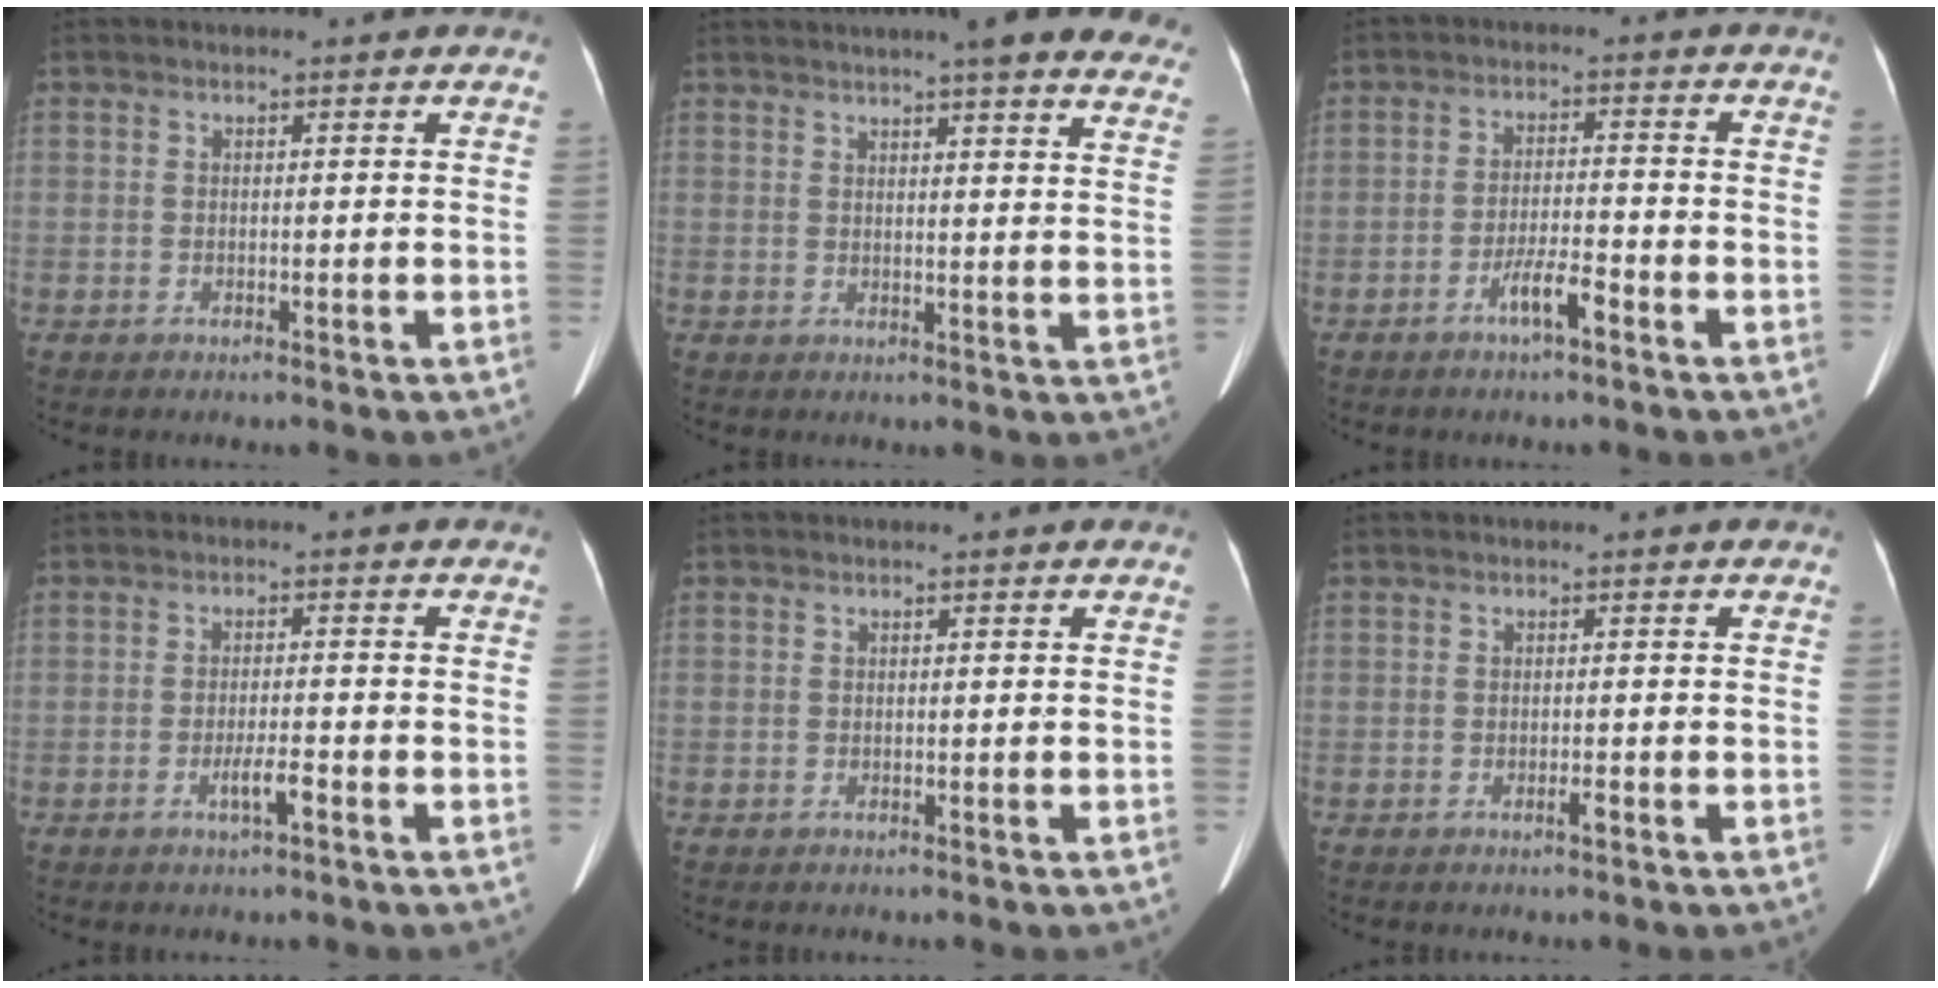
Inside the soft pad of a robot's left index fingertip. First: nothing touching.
{"total": 20.1, "force": [17.3, 2.1, 9.9], "torque": [-0.115, -0.009, 0.190]}
{"total": 4.1, "force": [-2.6, 0.4, 3.1], "torque": [-0.057, 0.000, -0.052]}
{"total": 2.7, "force": [-1.5, 0.1, 2.3], "torque": [-0.041, -0.001, -0.029]}
{"total": 0.0}
{"total": 0.8, "force": [-0.5, 0.0, 0.6], "torque": [-0.009, 0.000, -0.009]}